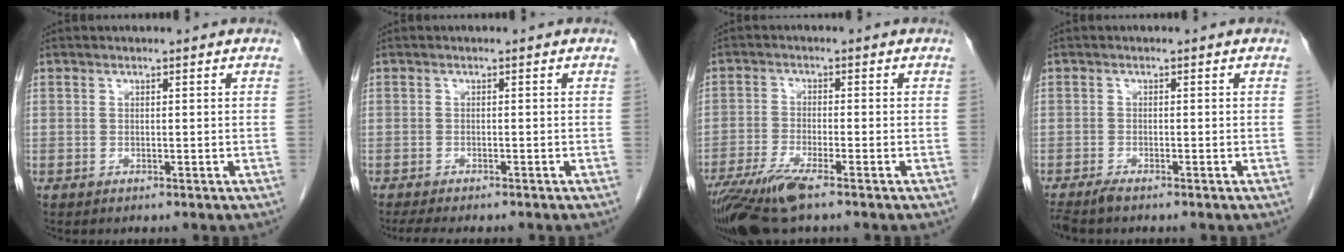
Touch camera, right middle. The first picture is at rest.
{"total": 6.0, "force": [-5.1, 1.2, 2.9], "torque": [-0.038, -0.012, -0.074]}
{"total": 8.3, "force": [-5.8, 0.7, 5.9], "torque": [-0.113, -0.020, -0.106]}
{"total": 2.0, "force": [-1.8, 0.1, 1.0], "torque": [-0.024, -0.007, -0.033]}